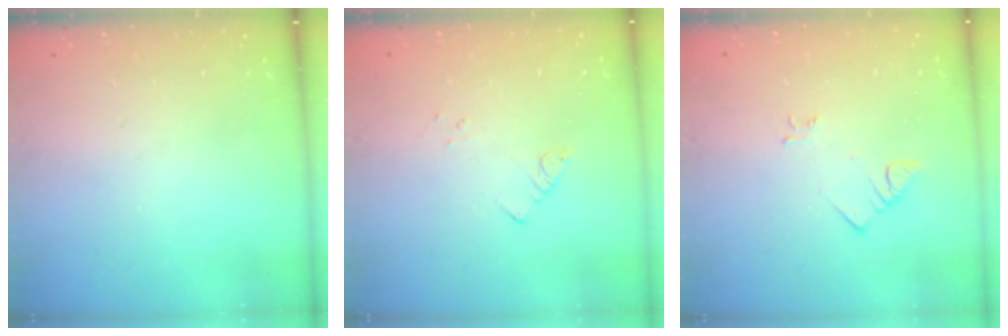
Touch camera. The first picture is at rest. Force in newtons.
{"total": 3.0, "press": 3.0, "slide": 0.4}
{"total": 2.9, "press": 2.9, "slide": 0.3}